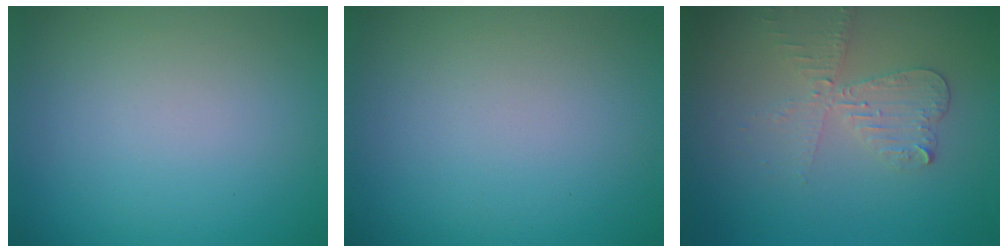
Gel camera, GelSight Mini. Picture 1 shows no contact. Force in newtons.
{"total": 0.0}
{"total": 3.3, "press": 2.8, "slide": 1.6}